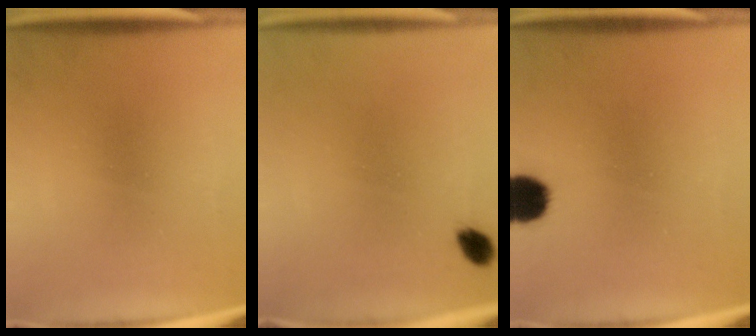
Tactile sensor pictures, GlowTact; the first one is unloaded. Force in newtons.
{"total": 2.6}
{"total": 7.8}